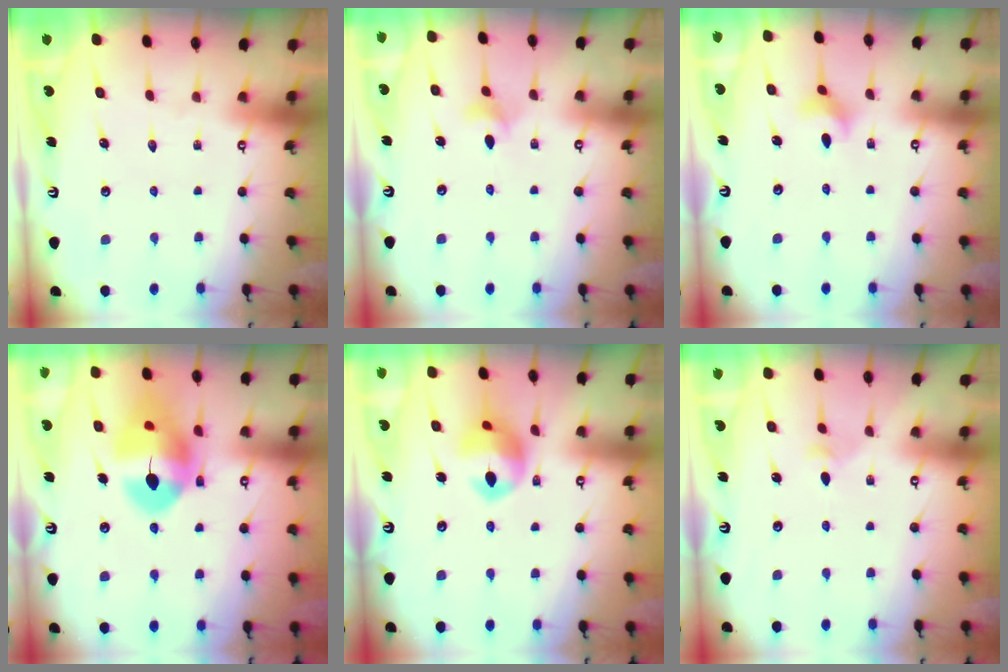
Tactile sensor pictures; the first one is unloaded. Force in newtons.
{"total": 4.3, "press": 4.2, "slide": 0.9}
{"total": 4.1, "press": 4.1, "slide": 0.8}
{"total": 14.8, "press": 14.7, "slide": 1.7}
{"total": 12.5, "press": 12.3, "slide": 1.9}
{"total": 2.5, "press": 2.4, "slide": 0.6}